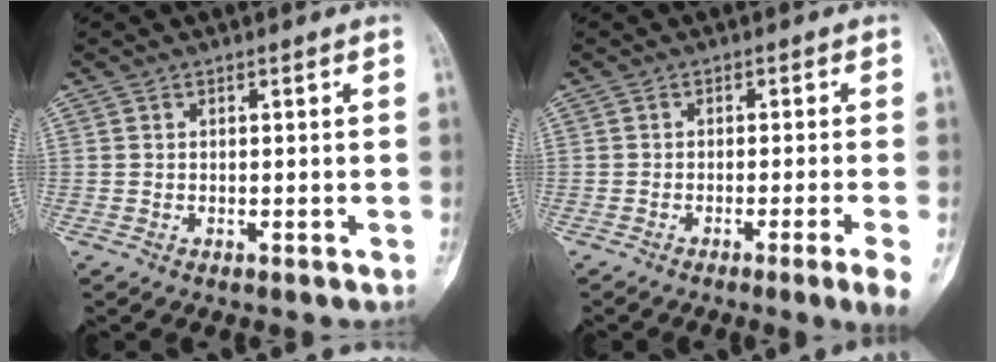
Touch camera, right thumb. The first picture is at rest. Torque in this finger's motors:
{"motor_torque": [-0.68, 0.26, -0.31, 0.03, -0.01]}